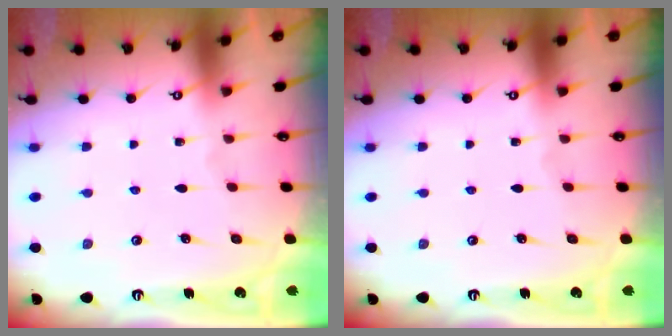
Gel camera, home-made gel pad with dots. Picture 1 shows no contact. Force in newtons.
{"total": 0.0}